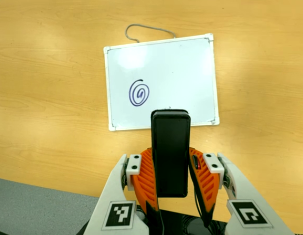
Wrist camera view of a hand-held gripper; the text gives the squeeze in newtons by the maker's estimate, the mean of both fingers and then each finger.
{"total": 4.7, "left": 3.2, "right": 6.3}